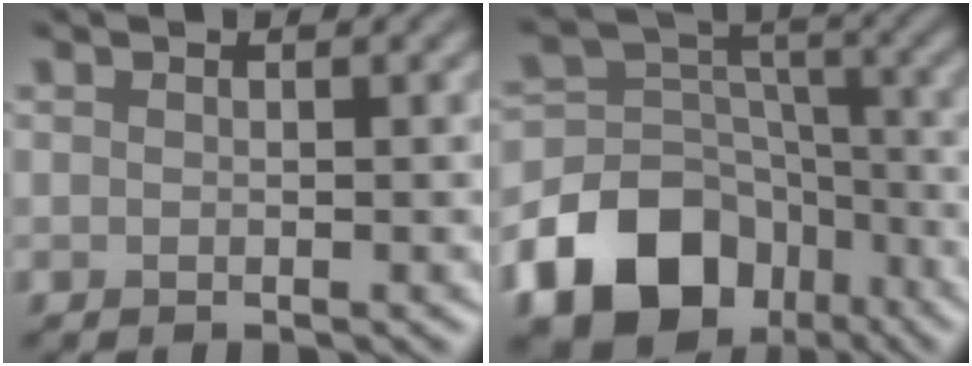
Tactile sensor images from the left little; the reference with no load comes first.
{"total": 16.4, "force": [-9.5, 11.9, 6.1], "torque": [-0.136, -0.037, -0.165]}